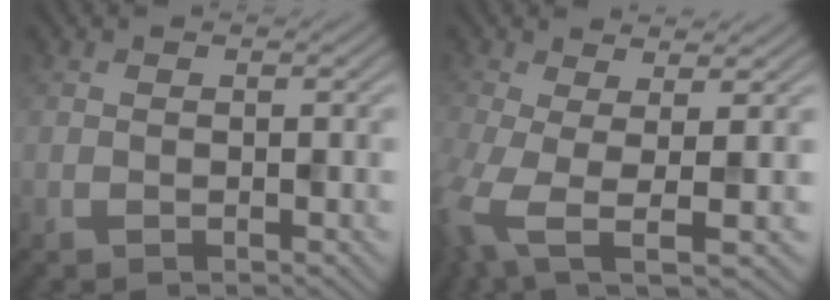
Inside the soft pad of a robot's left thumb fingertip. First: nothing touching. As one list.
[{"total": 5.7, "force": [-1.6, 1.7, 5.1], "torque": [-0.105, -0.022, -0.032]}]